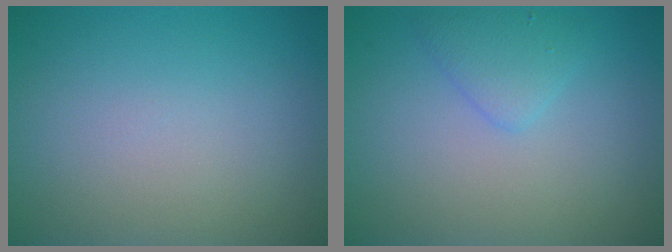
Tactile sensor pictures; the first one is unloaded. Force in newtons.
{"total": 1.9, "press": 1.9, "slide": 0.0}